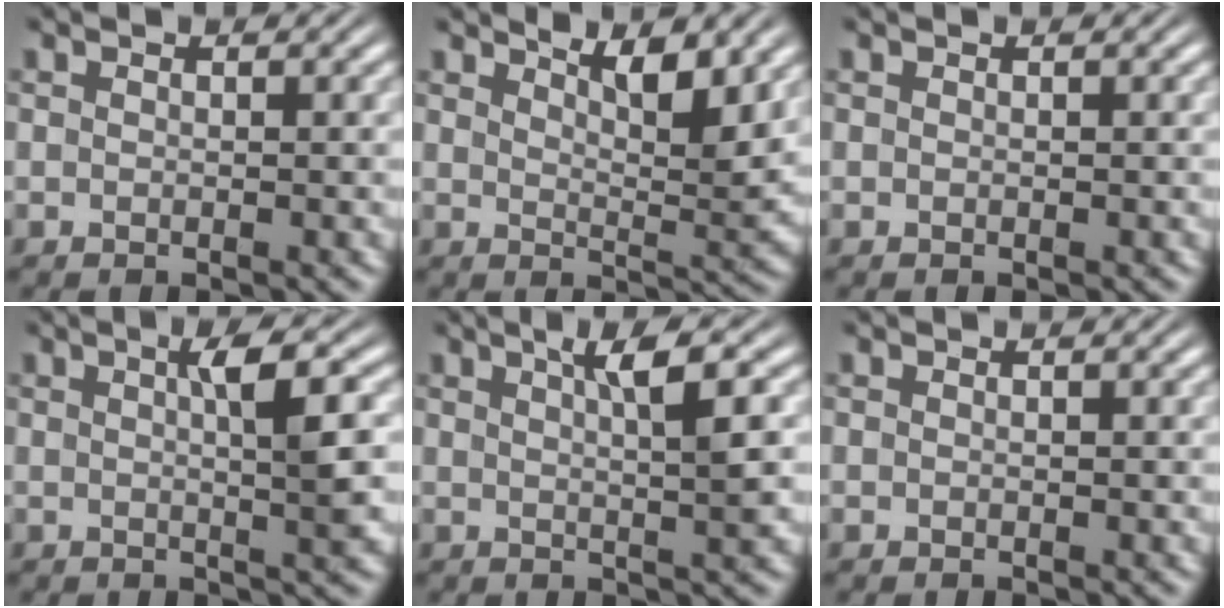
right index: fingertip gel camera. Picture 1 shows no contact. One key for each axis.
{"total": 4.4, "fx": 2.7, "fy": 0.7, "fz": 3.4, "tx": -0.049, "ty": -0.023, "tz": 0.049}
{"total": 0.0}
{"total": 3.8, "fx": 0.6, "fy": 0.2, "fz": 3.8, "tx": -0.054, "ty": 0.004, "tz": 0.009}
{"total": 4.1, "fx": 1.7, "fy": 0.3, "fz": 3.7, "tx": -0.054, "ty": 0.002, "tz": 0.030}
{"total": 0.0}